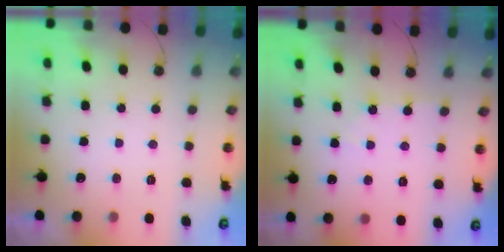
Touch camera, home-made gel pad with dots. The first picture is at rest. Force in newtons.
{"total": 2.9, "press": 2.8, "slide": 0.6}